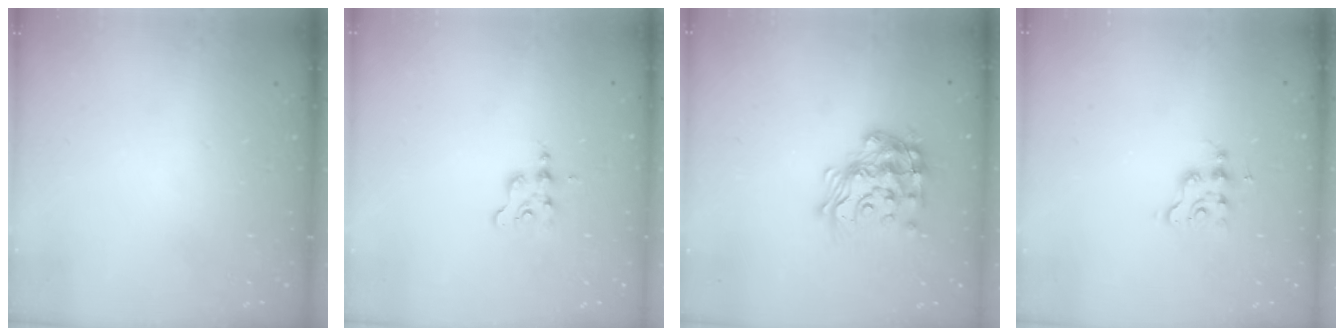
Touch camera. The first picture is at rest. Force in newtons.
{"total": 1.9, "press": 1.9, "slide": 0.2}
{"total": 19.6, "press": 19.5, "slide": 1.4}
{"total": 2.6, "press": 2.5, "slide": 0.7}